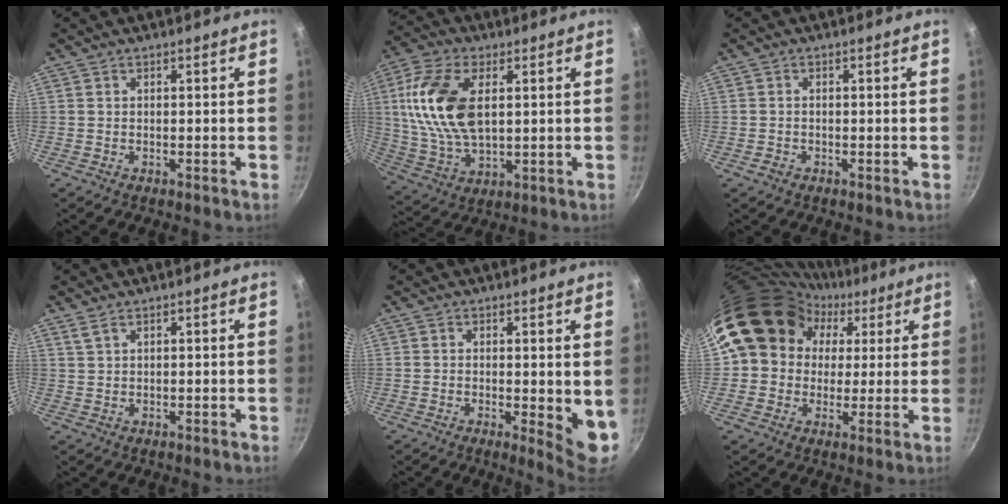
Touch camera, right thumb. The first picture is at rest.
{"total": 16.6, "force": [3.3, 9.1, 13.4], "torque": [-0.258, -0.002, 0.065]}
{"total": 1.3, "force": [-0.7, 1.0, 0.5], "torque": [-0.007, 0.005, -0.013]}
{"total": 1.5, "force": [1.1, 0.5, 0.9], "torque": [-0.018, -0.002, 0.025]}
{"total": 6.4, "force": [0.1, 2.0, 6.1], "torque": [-0.074, -0.018, 0.002]}
{"total": 16.9, "force": [4.2, 14.9, 6.9], "torque": [-0.090, 0.041, 0.060]}